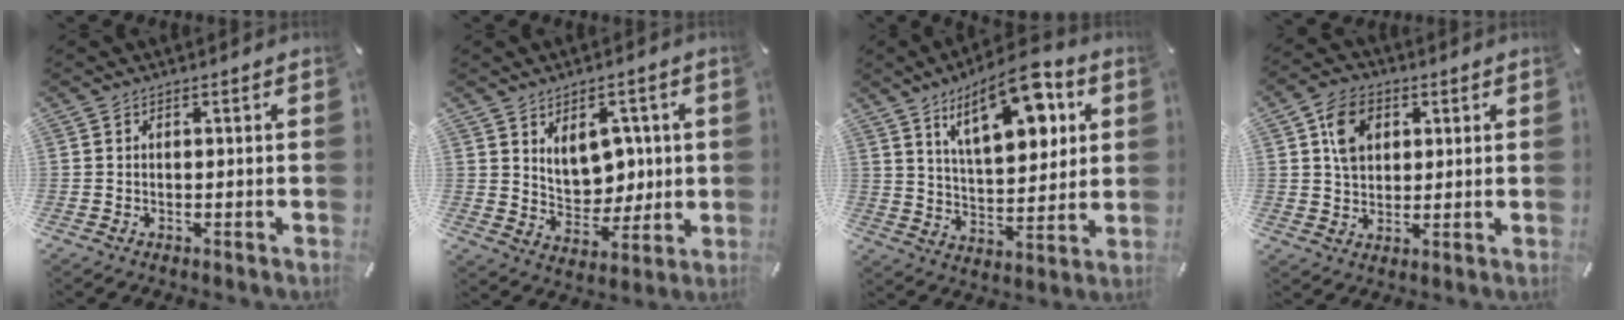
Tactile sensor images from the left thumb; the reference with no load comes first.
{"total": 9.5, "force": [3.5, 7.5, 4.6], "torque": [-0.073, -0.017, 0.068]}
{"total": 17.6, "force": [9.2, 7.8, 12.8], "torque": [-0.188, -0.037, 0.151]}
{"total": 8.3, "force": [2.8, 6.4, 4.4], "torque": [-0.075, 0.008, 0.052]}